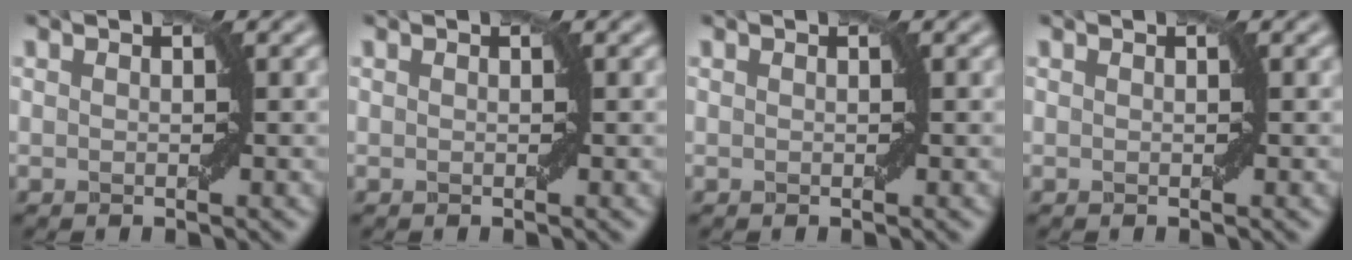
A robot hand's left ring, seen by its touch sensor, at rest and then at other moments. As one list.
[{"total": 0.0}, {"total": 0.0}, {"total": 0.0}]